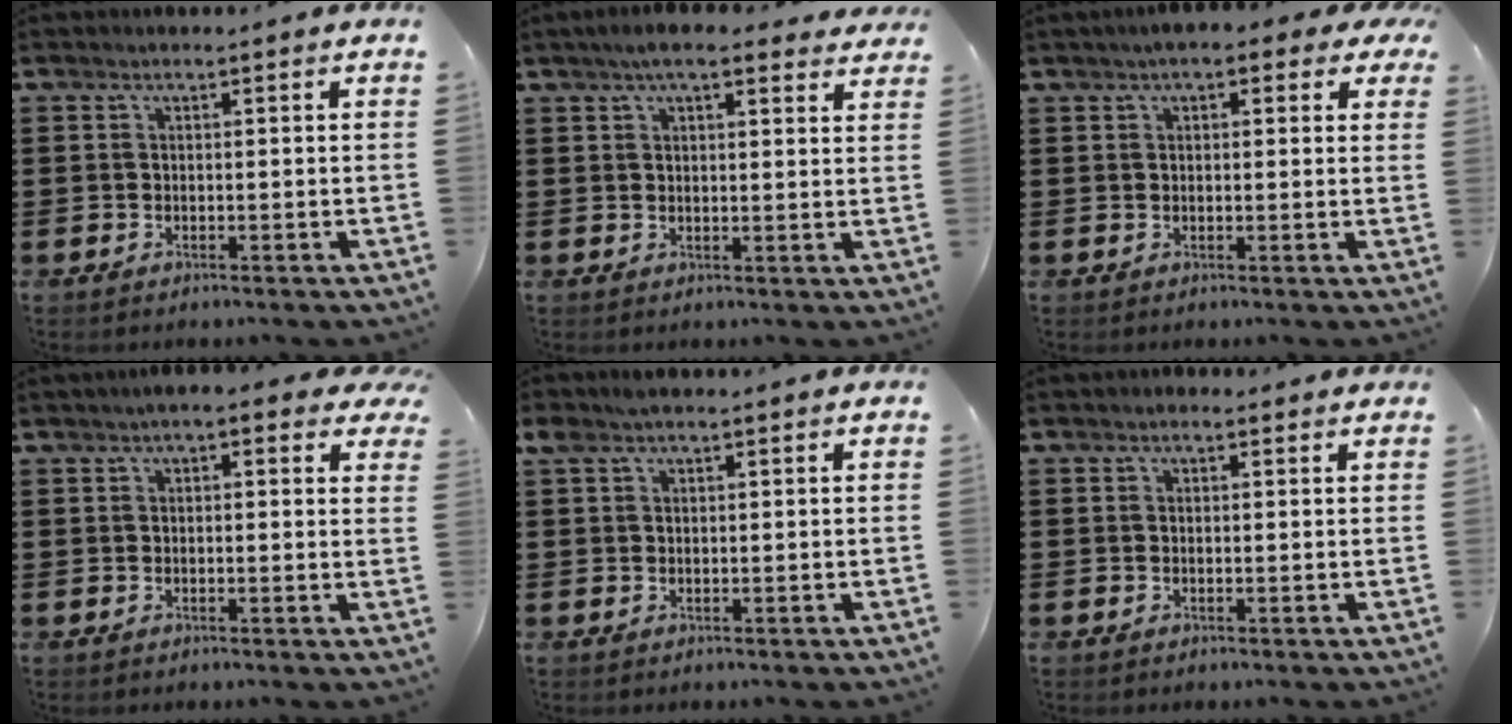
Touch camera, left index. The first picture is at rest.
{"total": 5.1, "force": [4.0, 1.3, 2.8], "torque": [-0.065, 0.003, 0.073]}
{"total": 2.6, "force": [1.7, 1.0, 1.8], "torque": [-0.040, 0.009, 0.028]}
{"total": 2.3, "force": [1.5, 0.5, 1.6], "torque": [-0.036, 0.006, 0.027]}
{"total": 1.9, "force": [1.0, 0.8, 1.3], "torque": [-0.029, 0.007, 0.018]}
{"total": 0.6, "force": [0.2, 0.5, 0.4], "torque": [-0.009, 0.005, 0.004]}